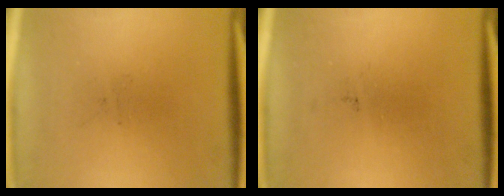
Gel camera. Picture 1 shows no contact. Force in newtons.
{"total": 0.0}